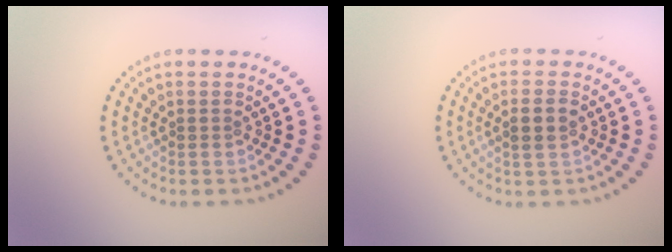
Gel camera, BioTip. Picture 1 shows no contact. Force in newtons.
{"total": 2.2, "press": 2.1, "slide": 0.6}